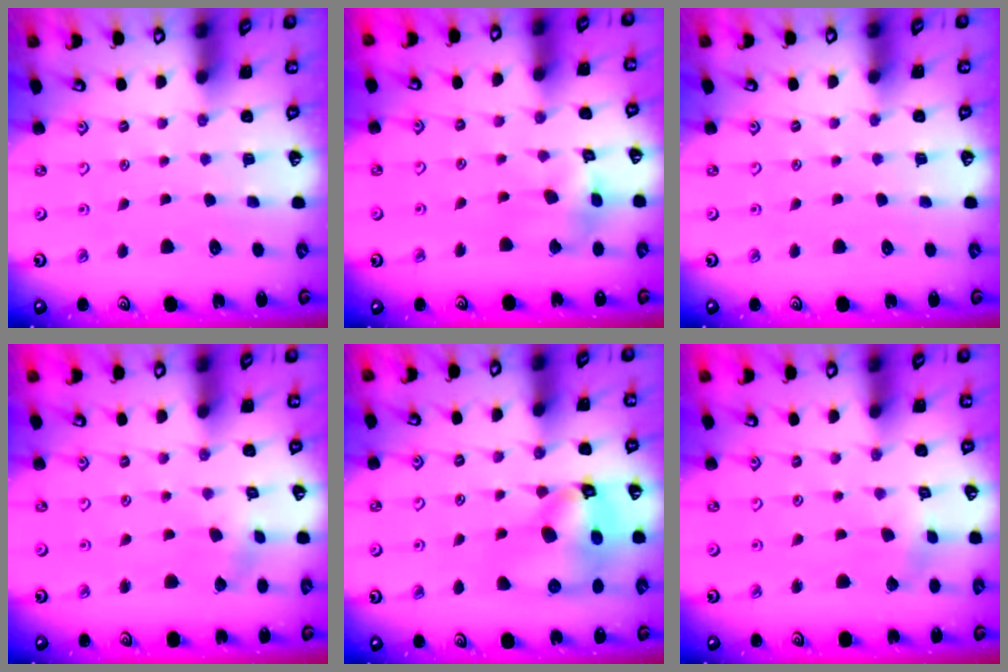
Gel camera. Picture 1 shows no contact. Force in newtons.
{"total": 11.7, "press": 11.6, "slide": 1.5}
{"total": 0.0}
{"total": 2.3, "press": 2.3, "slide": 0.3}
{"total": 14.5, "press": 14.3, "slide": 2.1}
{"total": 2.2, "press": 2.2, "slide": 0.3}